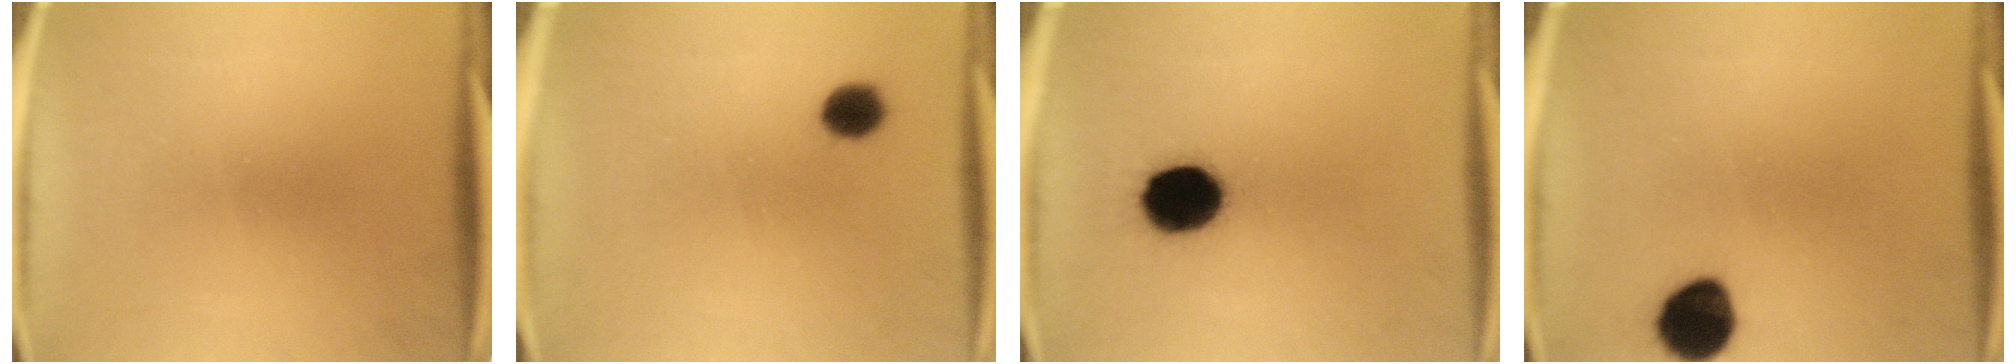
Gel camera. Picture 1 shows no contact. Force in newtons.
{"total": 4.5}
{"total": 13.9}
{"total": 10.1}